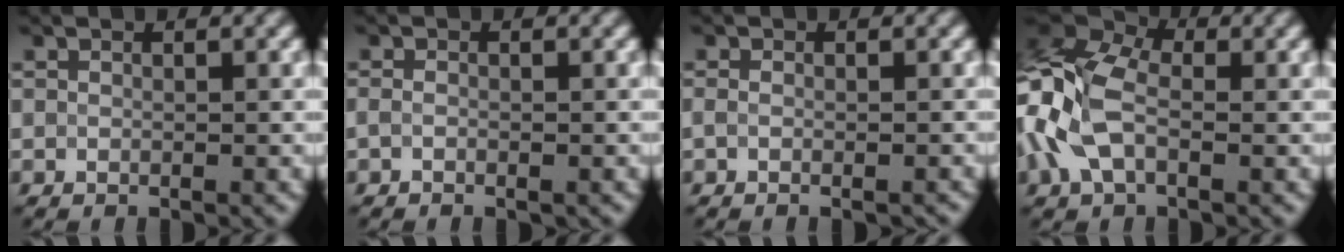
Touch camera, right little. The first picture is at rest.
{"total": 1.2, "force": [-1.0, 0.3, 0.5], "torque": [-0.007, -0.001, -0.010]}
{"total": 1.6, "force": [-1.0, 0.4, 1.2], "torque": [-0.007, -0.003, -0.010]}
{"total": 7.6, "force": [-1.7, 5.0, 5.5], "torque": [-0.143, 0.014, -0.043]}